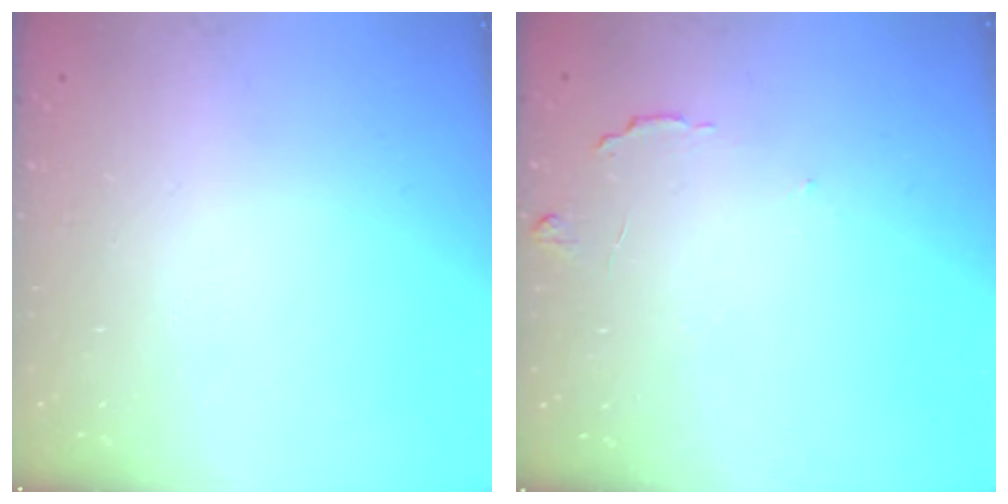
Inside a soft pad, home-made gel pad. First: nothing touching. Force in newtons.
{"total": 6.7, "press": 6.7, "slide": 0.6}